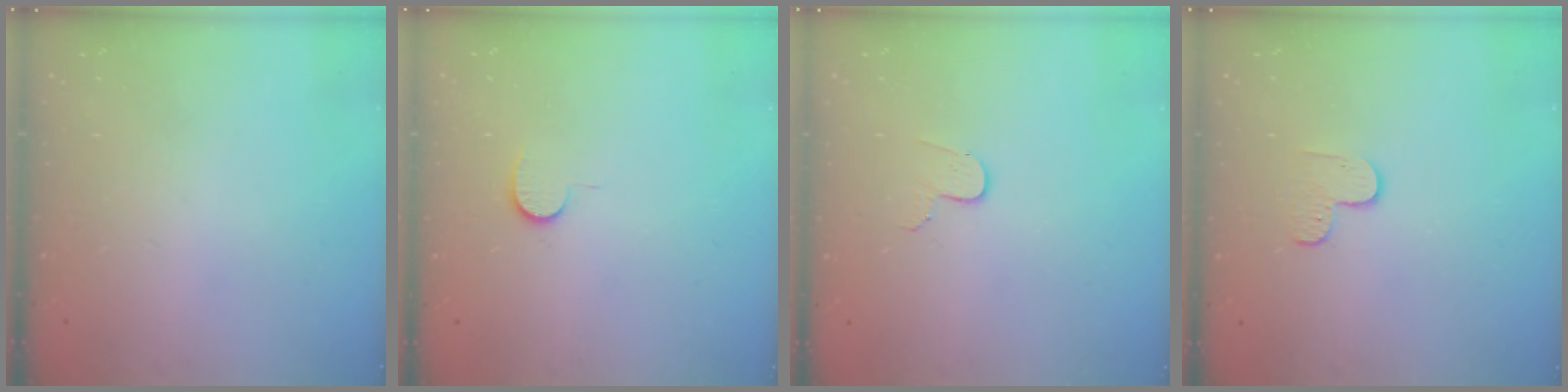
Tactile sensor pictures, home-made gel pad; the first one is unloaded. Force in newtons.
{"total": 4.0, "press": 4.0, "slide": 0.4}
{"total": 3.3, "press": 3.3, "slide": 0.3}
{"total": 3.5, "press": 3.5, "slide": 0.4}